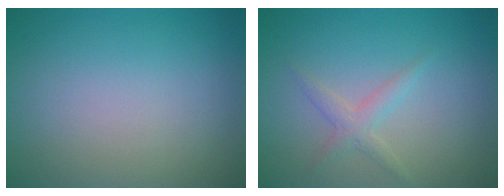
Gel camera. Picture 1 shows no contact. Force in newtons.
{"total": 1.7, "press": 1.7, "slide": 0.1}